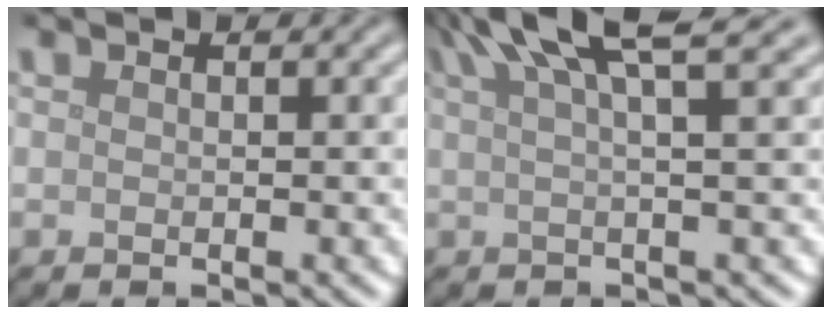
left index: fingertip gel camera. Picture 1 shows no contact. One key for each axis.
{"total": 7.4, "fx": 4.4, "fy": 1.5, "fz": 5.7, "tx": -0.071, "ty": 0.028, "tz": 0.054}